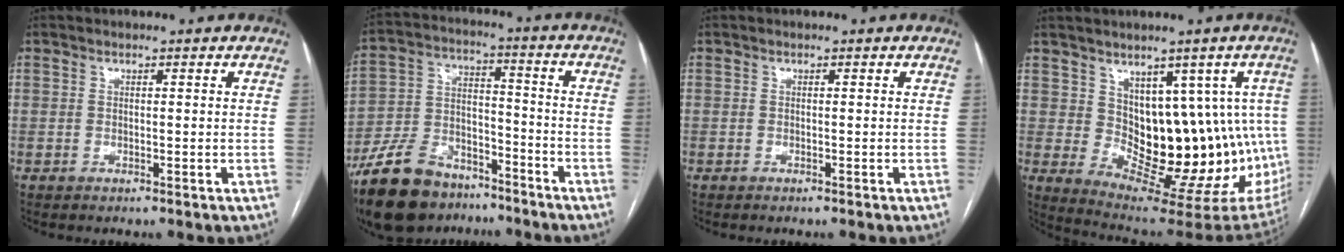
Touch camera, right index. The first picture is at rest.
{"total": 15.2, "force": [-11.4, 7.6, 6.6], "torque": [-0.138, 0.018, -0.198]}
{"total": 0.0}
{"total": 14.6, "force": [1.6, 8.3, 11.9], "torque": [-0.125, 0.013, 0.045]}